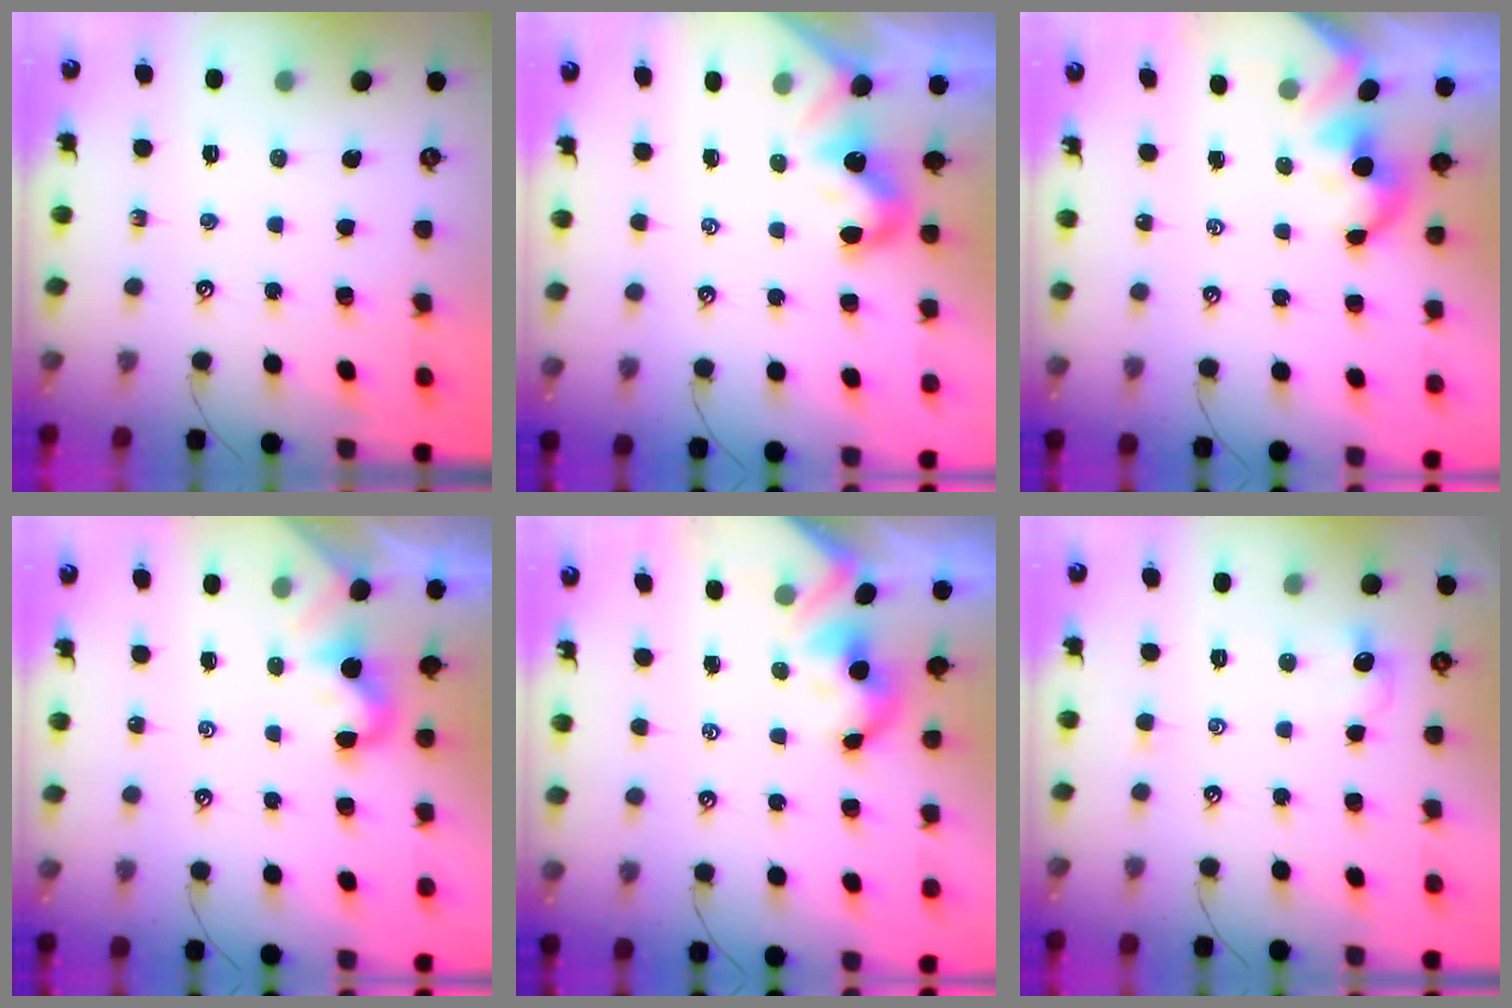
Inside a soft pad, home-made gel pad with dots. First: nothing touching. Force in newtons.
{"total": 0.7, "press": 0.5, "slide": 0.4}
{"total": 1.3, "press": 1.3, "slide": 0.2}
{"total": 0.5, "press": 0.4, "slide": 0.4}
{"total": 2.0, "press": 1.9, "slide": 0.8}
{"total": 2.1, "press": 2.0, "slide": 0.7}